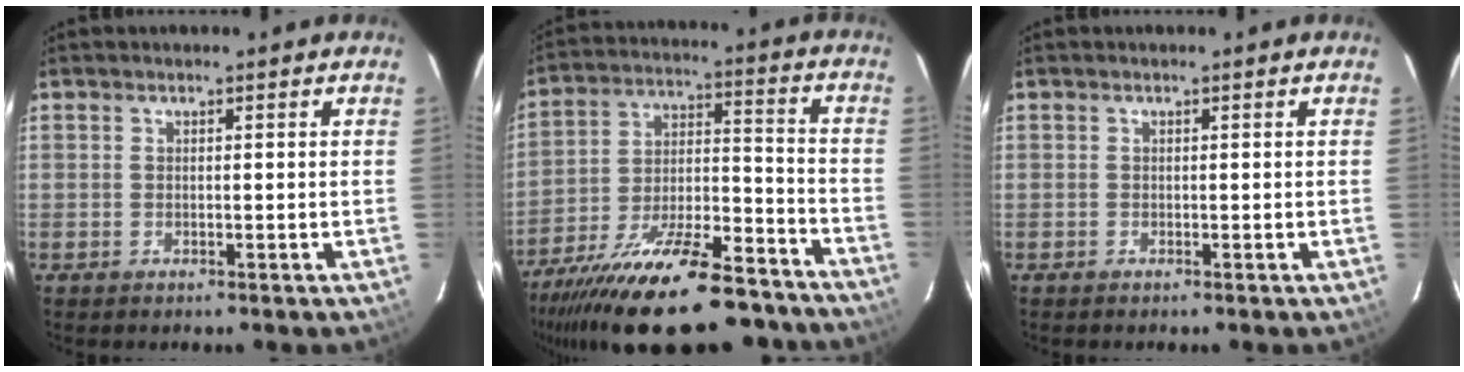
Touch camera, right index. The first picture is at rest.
{"total": 27.6, "force": [-21.7, 8.3, 14.8], "torque": [-0.269, -0.023, -0.319]}
{"total": 0.0}